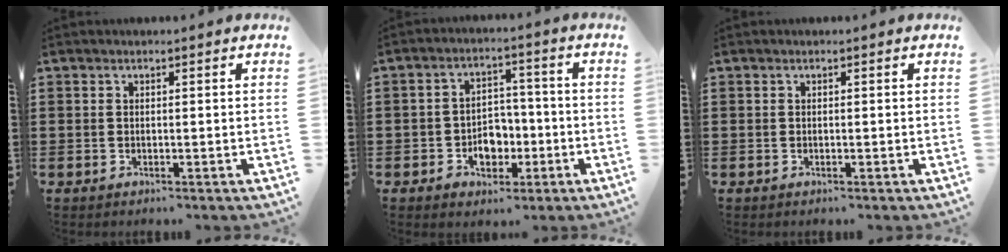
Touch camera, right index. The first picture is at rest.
{"total": 5.1, "force": [-1.7, 4.3, 2.2], "torque": [-0.032, 0.006, -0.033]}
{"total": 0.0}